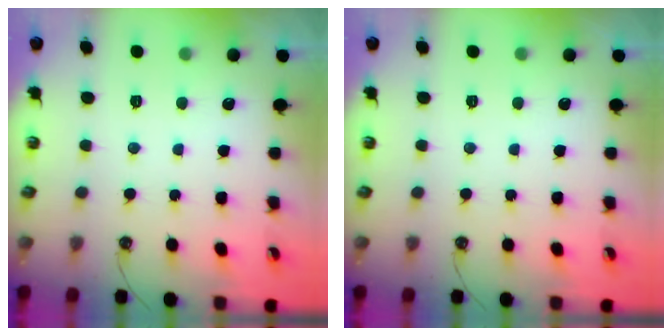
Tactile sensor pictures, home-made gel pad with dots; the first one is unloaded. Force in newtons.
{"total": 0.0}